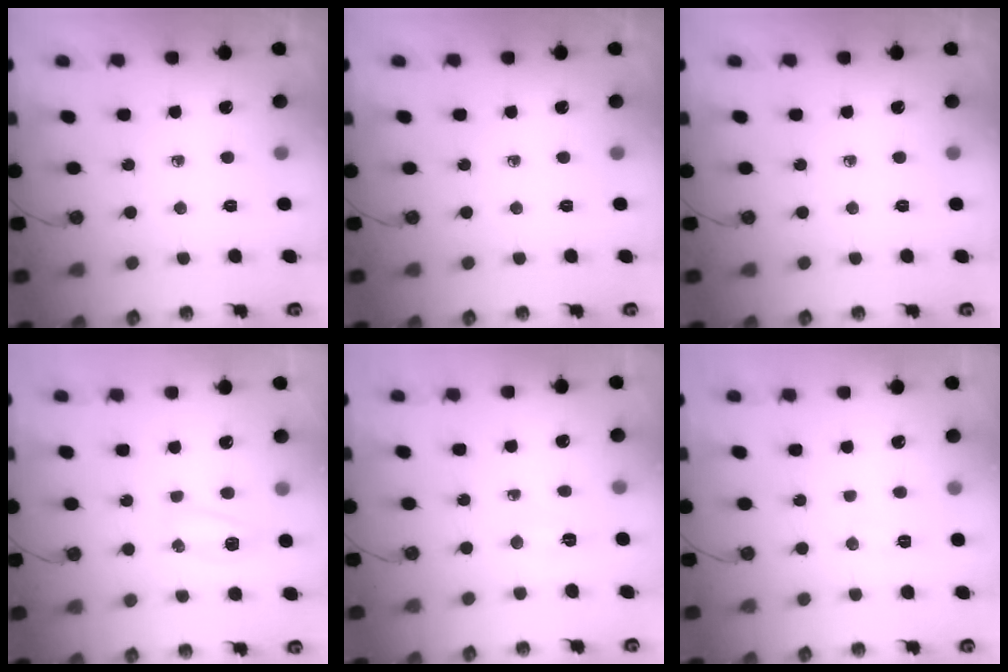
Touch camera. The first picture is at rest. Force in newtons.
{"total": 0.0}
{"total": 0.0}
{"total": 12.3, "press": 7.2, "slide": 10.0}
{"total": 3.7, "press": 3.1, "slide": 2.0}
{"total": 5.9, "press": 4.2, "slide": 4.1}